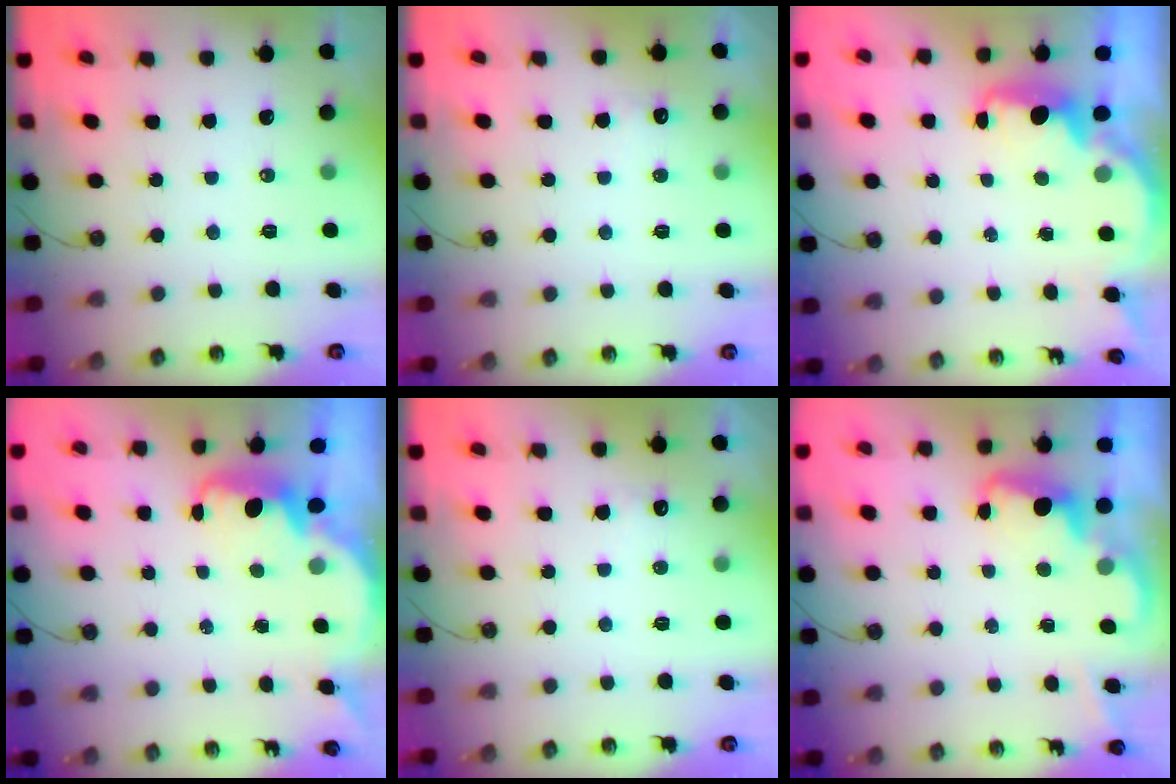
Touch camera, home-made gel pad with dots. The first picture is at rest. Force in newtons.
{"total": 2.9, "press": 2.7, "slide": 1.0}
{"total": 2.2, "press": 2.2, "slide": 0.4}
{"total": 2.5, "press": 2.4, "slide": 0.6}
{"total": 2.9, "press": 2.7, "slide": 1.0}
{"total": 2.2, "press": 2.1, "slide": 0.5}